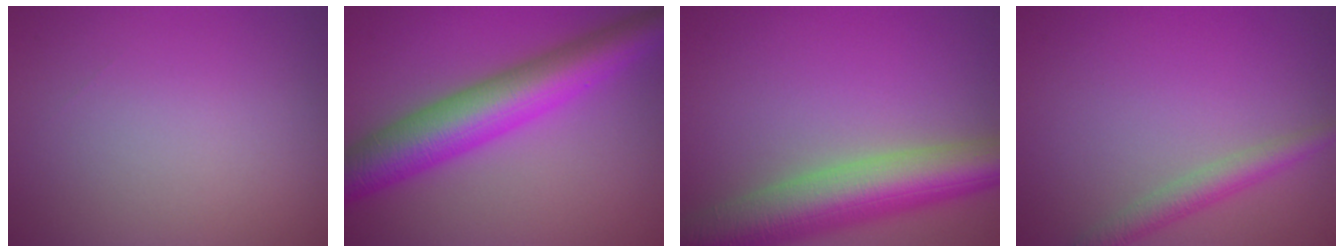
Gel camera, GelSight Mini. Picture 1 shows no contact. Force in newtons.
{"total": 8.7, "press": 8.7, "slide": 0.0}
{"total": 9.0, "press": 9.0, "slide": 0.5}
{"total": 2.4, "press": 2.4, "slide": 0.1}